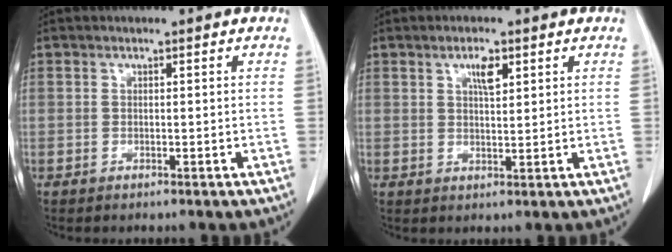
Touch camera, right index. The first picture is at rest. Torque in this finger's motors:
{"motor_torque": [0.08, 0.14, 0.05, 0.04]}